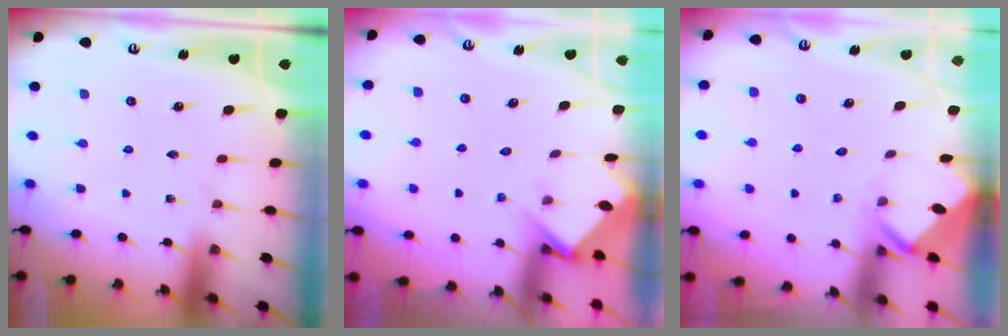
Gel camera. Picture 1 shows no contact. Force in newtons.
{"total": 3.5, "press": 3.5, "slide": 0.3}
{"total": 3.5, "press": 3.5, "slide": 0.1}